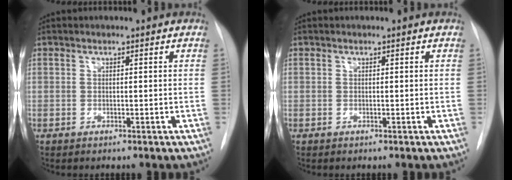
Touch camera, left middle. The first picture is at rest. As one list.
[{"total": 0.0}]